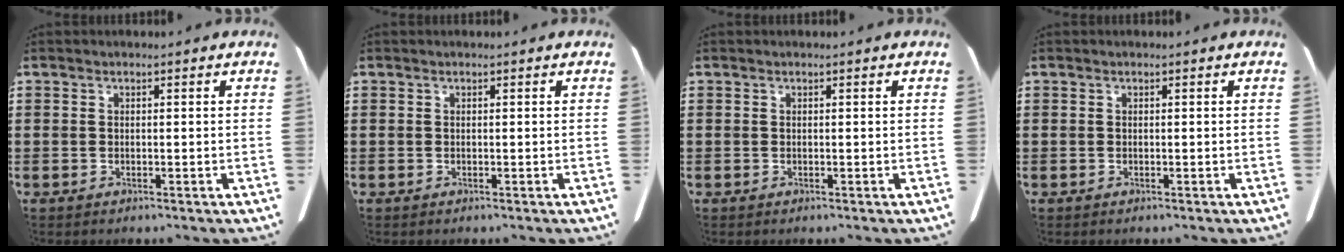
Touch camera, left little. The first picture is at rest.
{"total": 0.0}
{"total": 0.0}
{"total": 0.0}